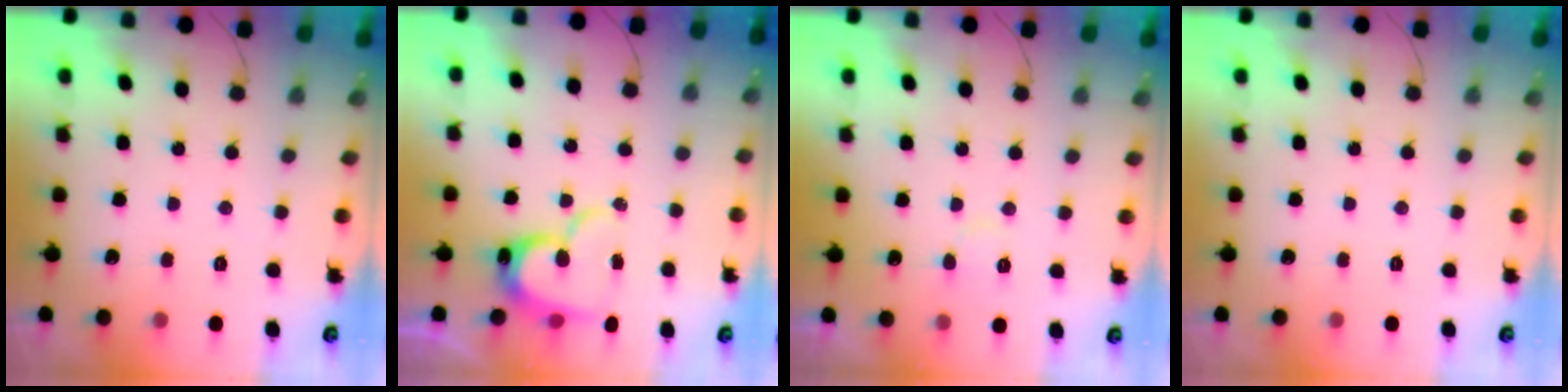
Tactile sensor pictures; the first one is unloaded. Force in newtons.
{"total": 13.7, "press": 13.6, "slide": 1.2}
{"total": 4.7, "press": 4.6, "slide": 0.5}
{"total": 0.0}